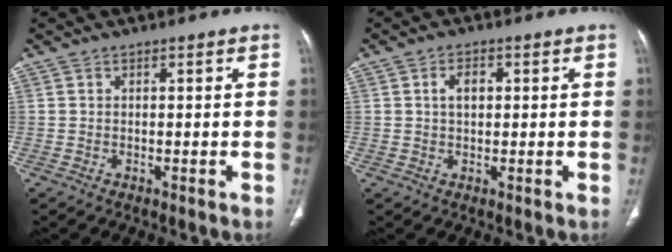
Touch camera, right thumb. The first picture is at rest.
{"total": 3.1, "force": [0.7, 1.9, 2.4], "torque": [-0.036, 0.003, 0.011]}